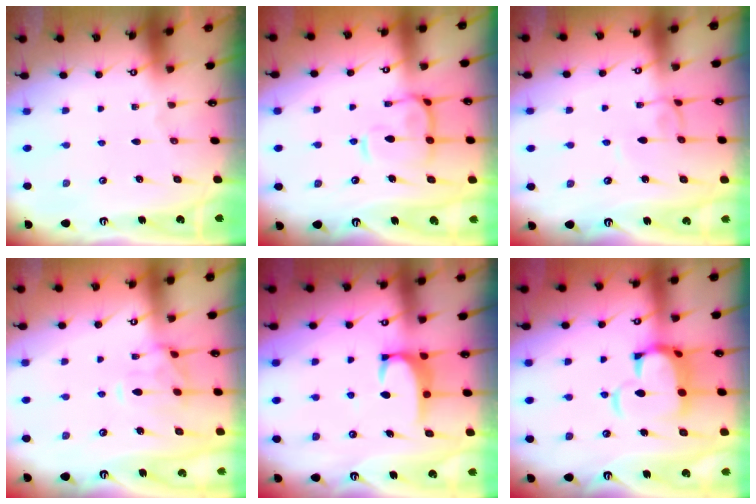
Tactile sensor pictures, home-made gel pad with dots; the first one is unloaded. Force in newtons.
{"total": 7.7, "press": 7.6, "slide": 1.2}
{"total": 3.4, "press": 3.4, "slide": 0.1}
{"total": 3.6, "press": 3.3, "slide": 1.3}
{"total": 2.8, "press": 2.8, "slide": 0.3}
{"total": 8.3, "press": 8.1, "slide": 1.4}